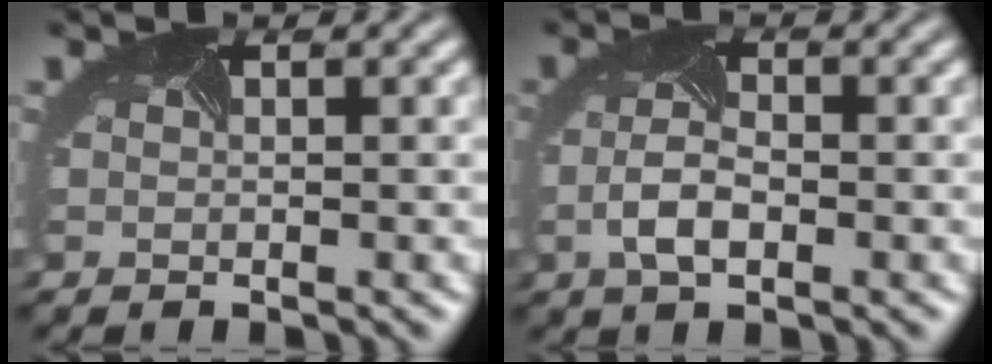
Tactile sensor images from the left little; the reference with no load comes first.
{"total": 3.1, "force": [-0.9, 1.4, 2.5], "torque": [-0.063, -0.005, -0.018]}